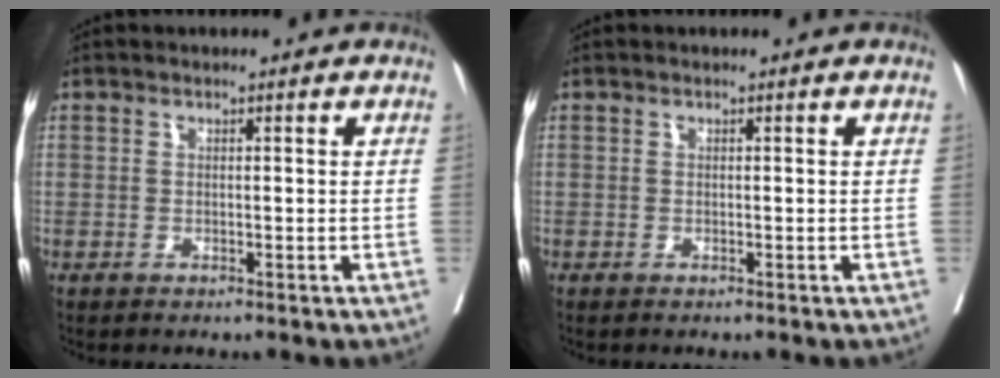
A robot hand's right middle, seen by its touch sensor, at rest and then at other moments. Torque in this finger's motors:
{"motor_torque": [0.38, -0.47, 0.06, 0.03]}